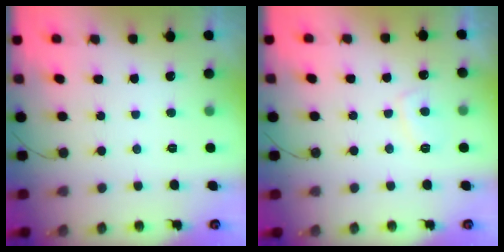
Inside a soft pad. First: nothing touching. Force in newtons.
{"total": 3.5, "press": 3.4, "slide": 0.8}